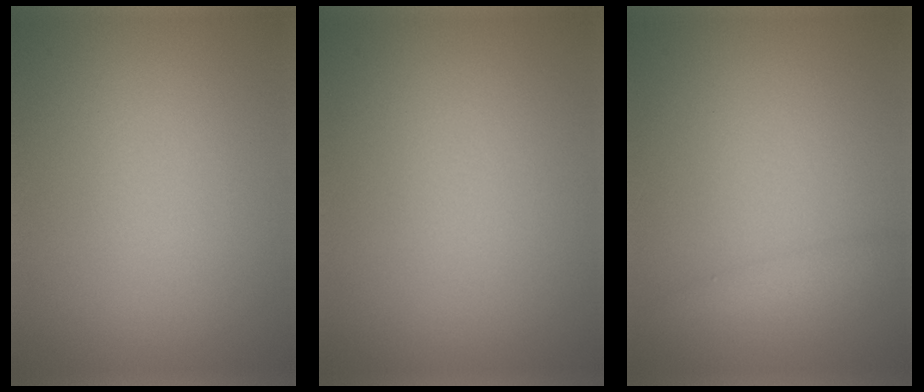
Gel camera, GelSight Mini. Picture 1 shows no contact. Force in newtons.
{"total": 0.0}
{"total": 1.4, "press": 1.4, "slide": 0.1}